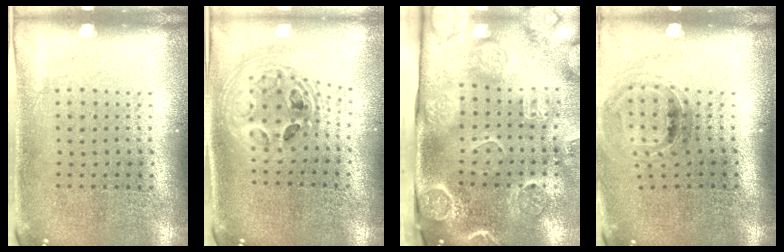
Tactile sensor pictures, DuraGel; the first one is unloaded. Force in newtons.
{"total": 2.1, "press": 1.7, "slide": 1.2}
{"total": 4.6, "press": 3.5, "slide": 2.9}
{"total": 1.0, "press": 0.9, "slide": 0.4}